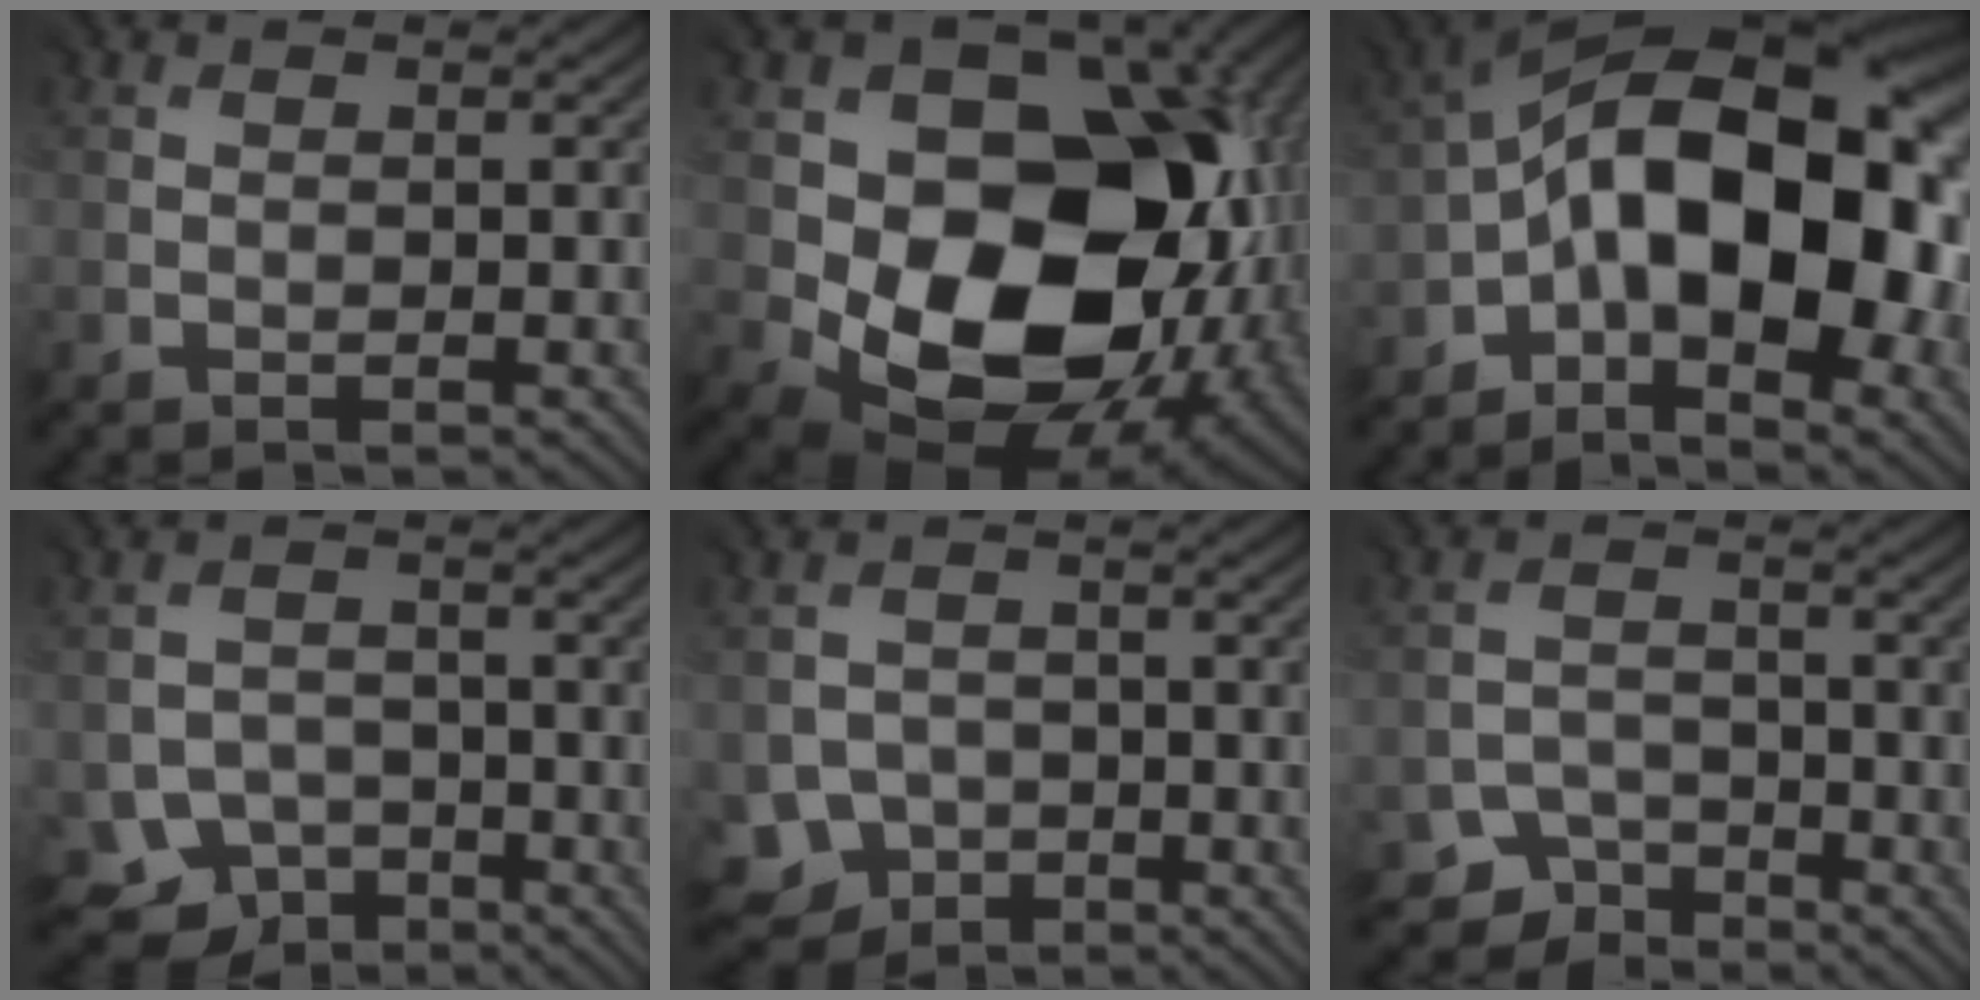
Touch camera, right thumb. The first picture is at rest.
{"total": 17.9, "force": [-1.4, 13.3, 11.9], "torque": [-0.175, -0.051, 0.000]}
{"total": 18.3, "force": [-2.8, 9.5, 15.4], "torque": [-0.240, 0.021, -0.052]}
{"total": 5.0, "force": [-3.8, 3.1, 0.7], "torque": [-0.007, -0.016, -0.069]}
{"total": 4.2, "force": [-2.6, 3.2, 0.9], "torque": [-0.021, -0.013, -0.048]}
{"total": 3.3, "force": [-2.9, 1.4, -0.7], "torque": [0.025, -0.001, -0.057]}